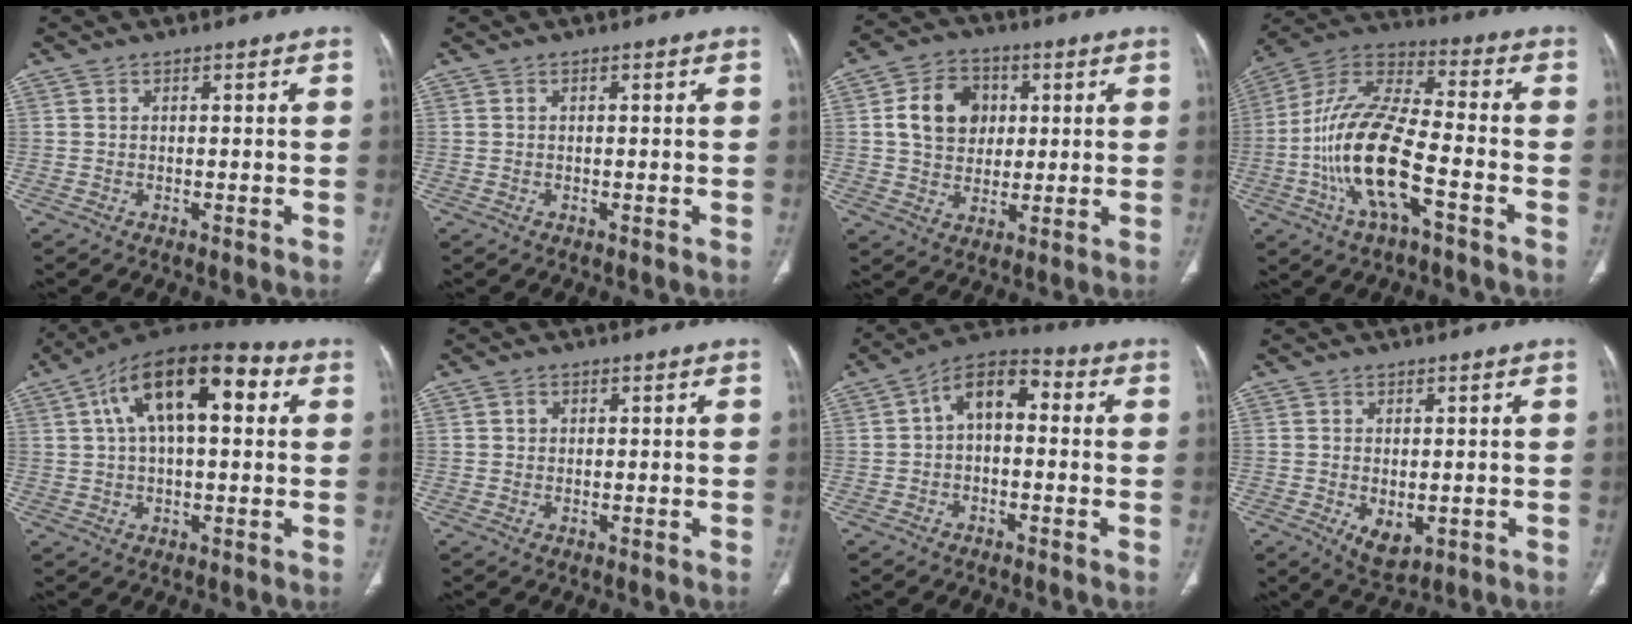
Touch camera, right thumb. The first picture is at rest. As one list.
[{"total": 0.0}, {"total": 11.2, "force": [2.3, 9.0, 6.3], "torque": [-0.077, 0.002, 0.038]}, {"total": 17.9, "force": [-5.6, 6.5, 15.7], "torque": [-0.320, 0.038, -0.106]}, {"total": 18.3, "force": [5.4, 8.5, 15.2], "torque": [-0.235, 0.028, 0.078]}, {"total": 1.2, "force": [0.4, 1.1, 0.4], "torque": [-0.003, 0.001, 0.005]}, {"total": 9.1, "force": [0.6, 5.5, 7.2], "torque": [-0.100, 0.035, -0.007]}, {"total": 5.0, "force": [-1.1, 3.0, 3.8], "torque": [-0.059, -0.010, -0.002]}]